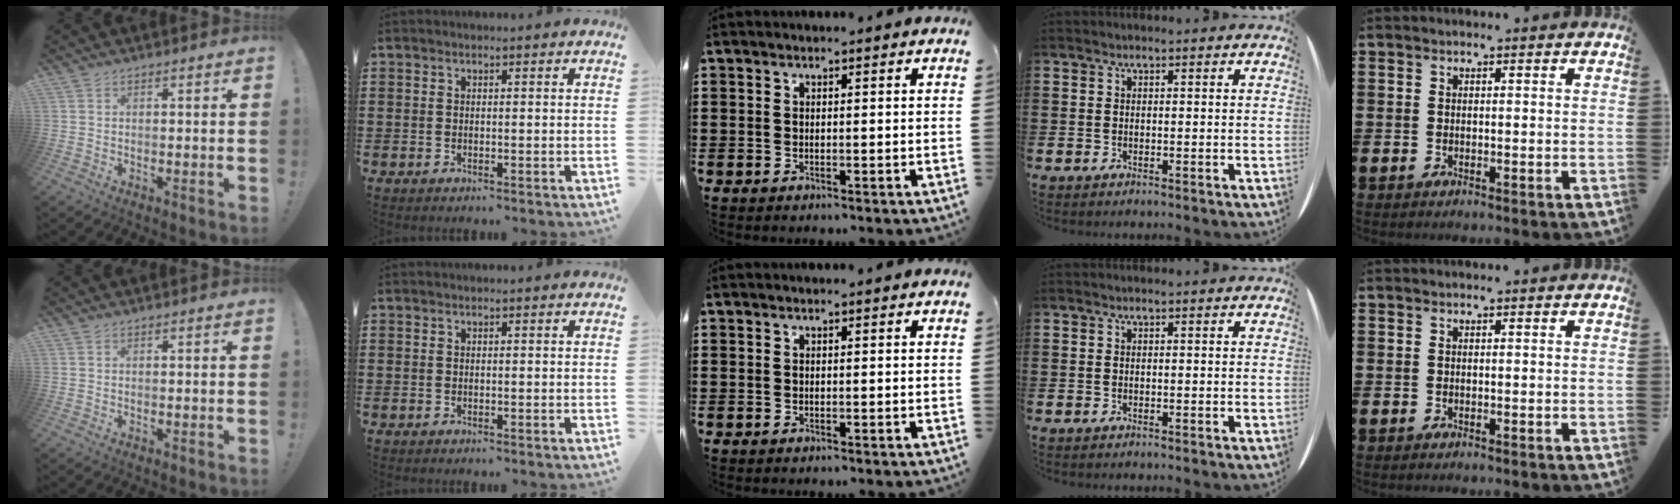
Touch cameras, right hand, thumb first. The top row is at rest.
{}